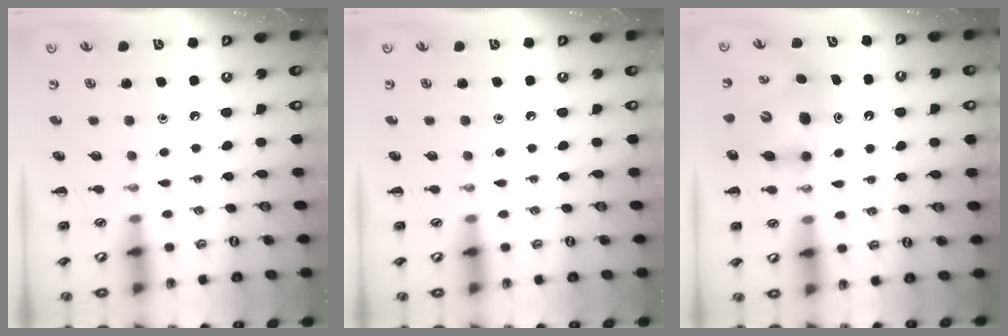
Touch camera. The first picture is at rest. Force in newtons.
{"total": 0.0}
{"total": 6.5, "press": 6.4, "slide": 1.1}